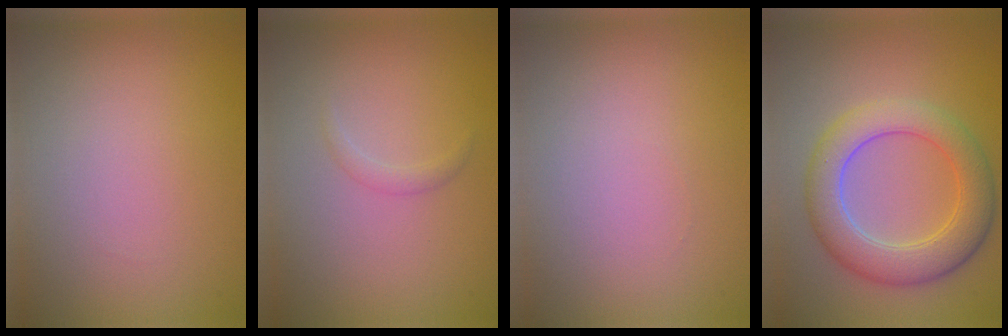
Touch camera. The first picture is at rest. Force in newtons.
{"total": 0.8, "press": 0.8, "slide": 0.0}
{"total": 0.0}
{"total": 5.9, "press": 5.9, "slide": 0.4}